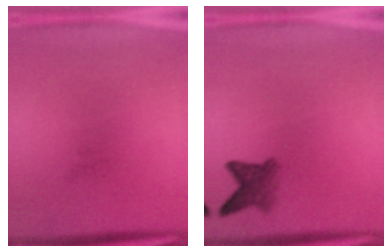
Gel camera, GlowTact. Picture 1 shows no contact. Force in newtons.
{"total": 3.4}